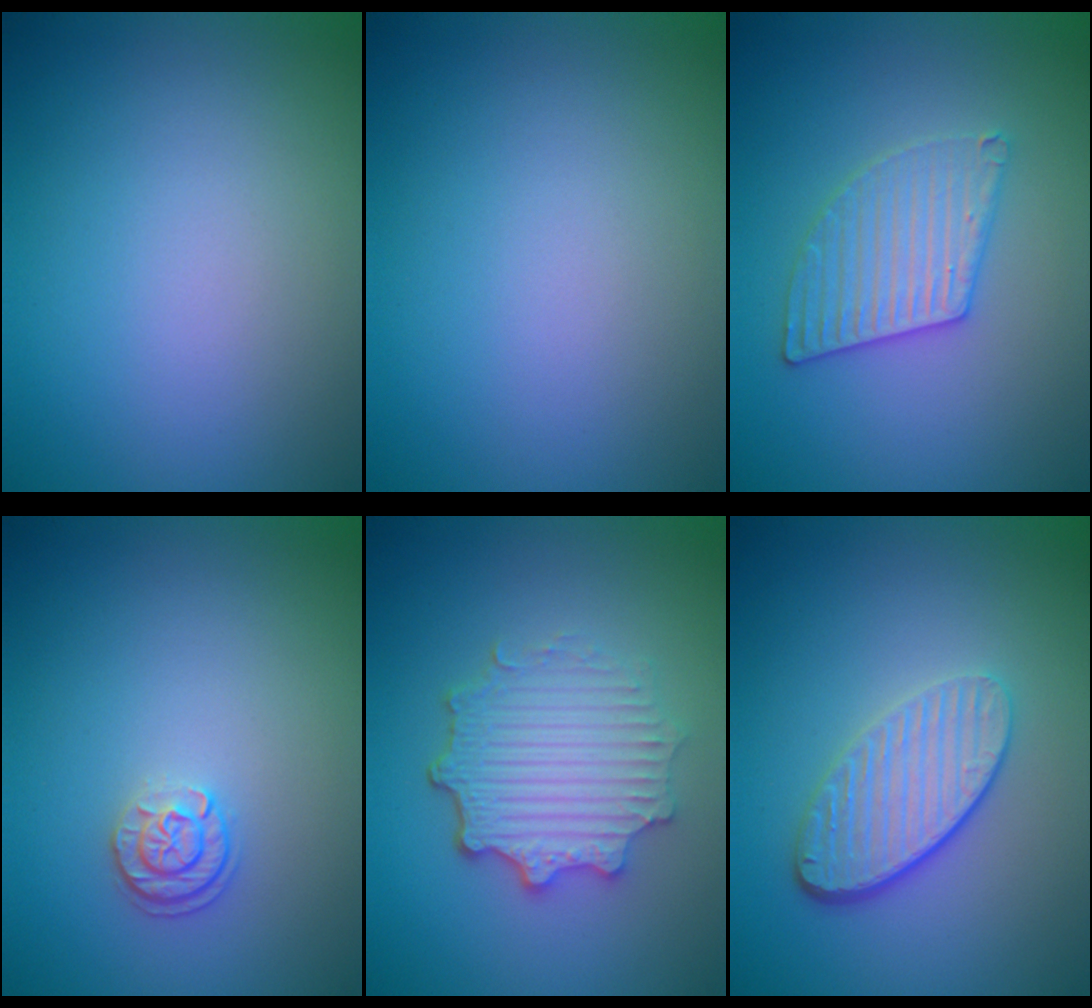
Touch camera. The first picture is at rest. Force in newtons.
{"total": 0.0}
{"total": 3.0, "press": 3.0, "slide": 0.2}
{"total": 1.7, "press": 1.6, "slide": 0.7}
{"total": 5.0, "press": 3.9, "slide": 3.2}
{"total": 4.2, "press": 3.2, "slide": 2.8}